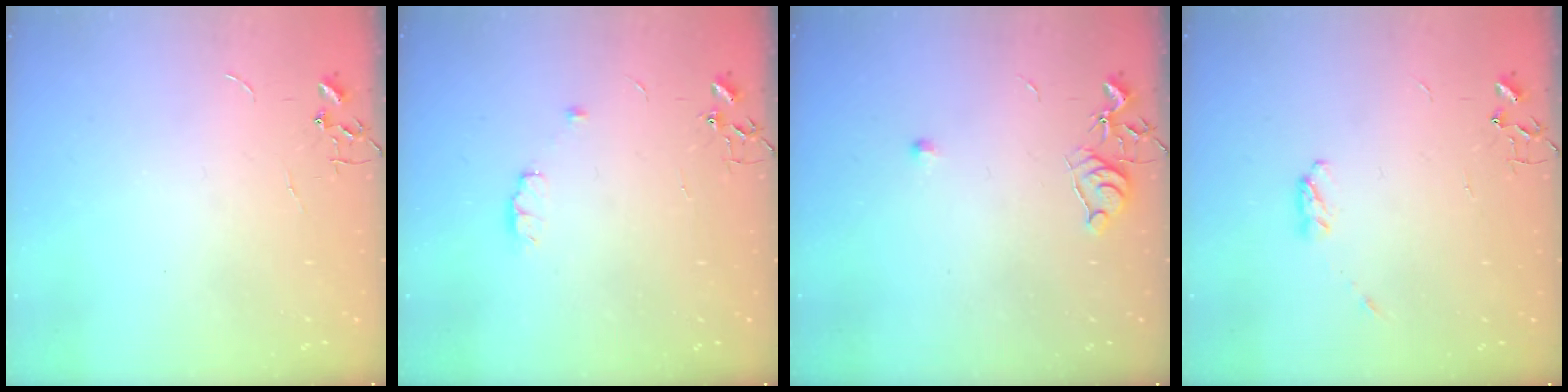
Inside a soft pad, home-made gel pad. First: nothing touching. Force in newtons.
{"total": 6.0, "press": 6.0, "slide": 0.9}
{"total": 6.2, "press": 6.2, "slide": 0.8}
{"total": 4.0, "press": 3.9, "slide": 0.6}